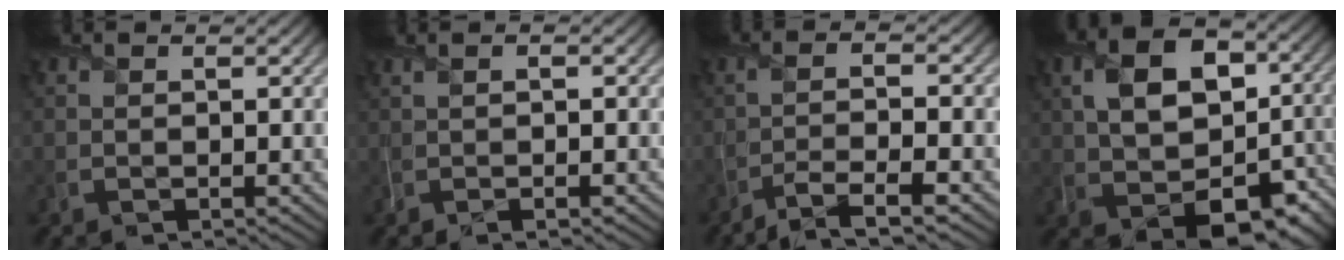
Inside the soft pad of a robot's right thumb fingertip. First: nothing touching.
{"total": 2.2, "force": [-0.1, 0.4, 2.1], "torque": [-0.034, 0.003, -0.006]}
{"total": 6.6, "force": [-4.0, 1.2, 5.1], "torque": [-0.086, 0.006, -0.082]}
{"total": 14.0, "force": [-1.6, 8.9, 10.6], "torque": [-0.186, -0.013, -0.018]}